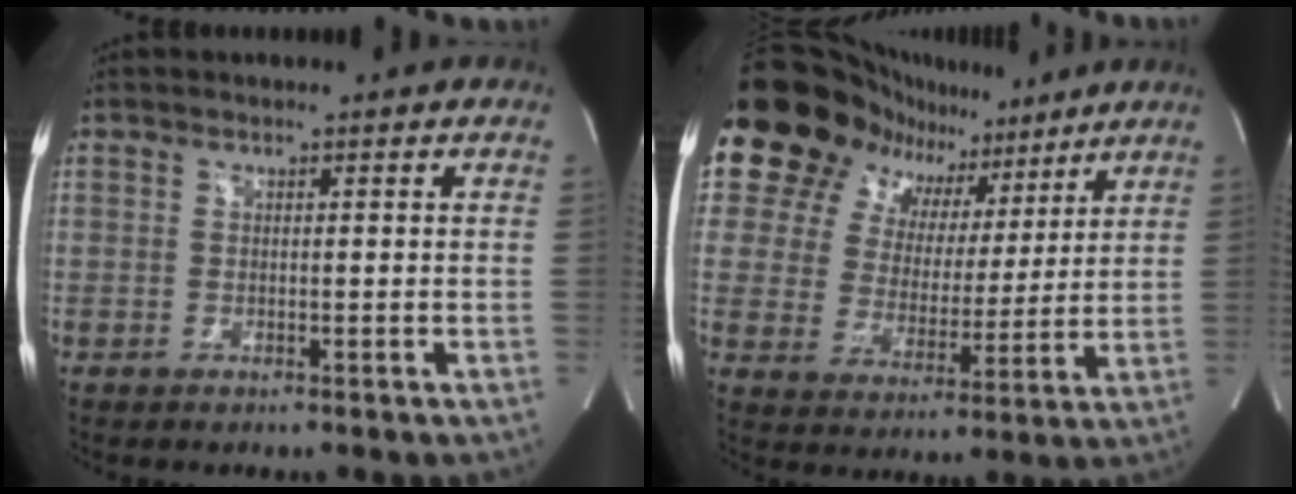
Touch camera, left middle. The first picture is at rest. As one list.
[{"total": 19.9, "force": [13.6, 12.7, 7.0], "torque": [-0.143, 0.062, 0.209]}]